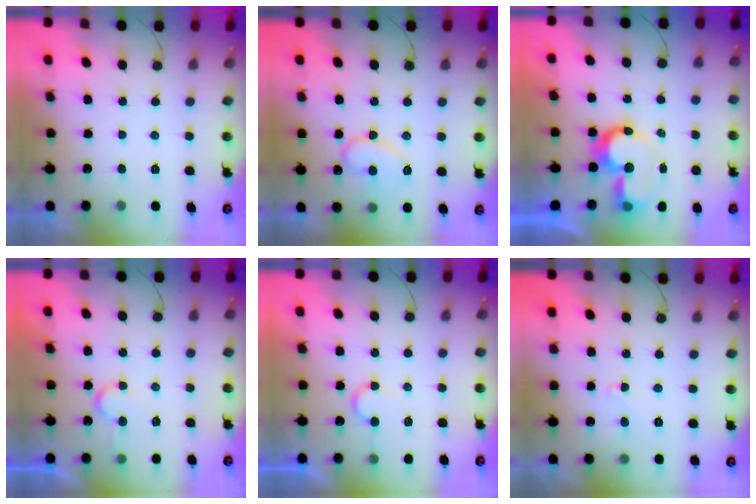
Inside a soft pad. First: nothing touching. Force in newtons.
{"total": 11.8, "press": 11.7, "slide": 1.1}
{"total": 9.3, "press": 9.2, "slide": 1.5}
{"total": 6.0, "press": 6.0, "slide": 0.6}
{"total": 5.8, "press": 5.7, "slide": 0.6}
{"total": 2.0, "press": 2.0, "slide": 0.2}